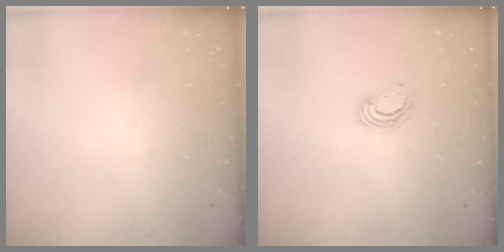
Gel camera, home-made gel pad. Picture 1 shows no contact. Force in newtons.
{"total": 3.8, "press": 3.8, "slide": 0.2}